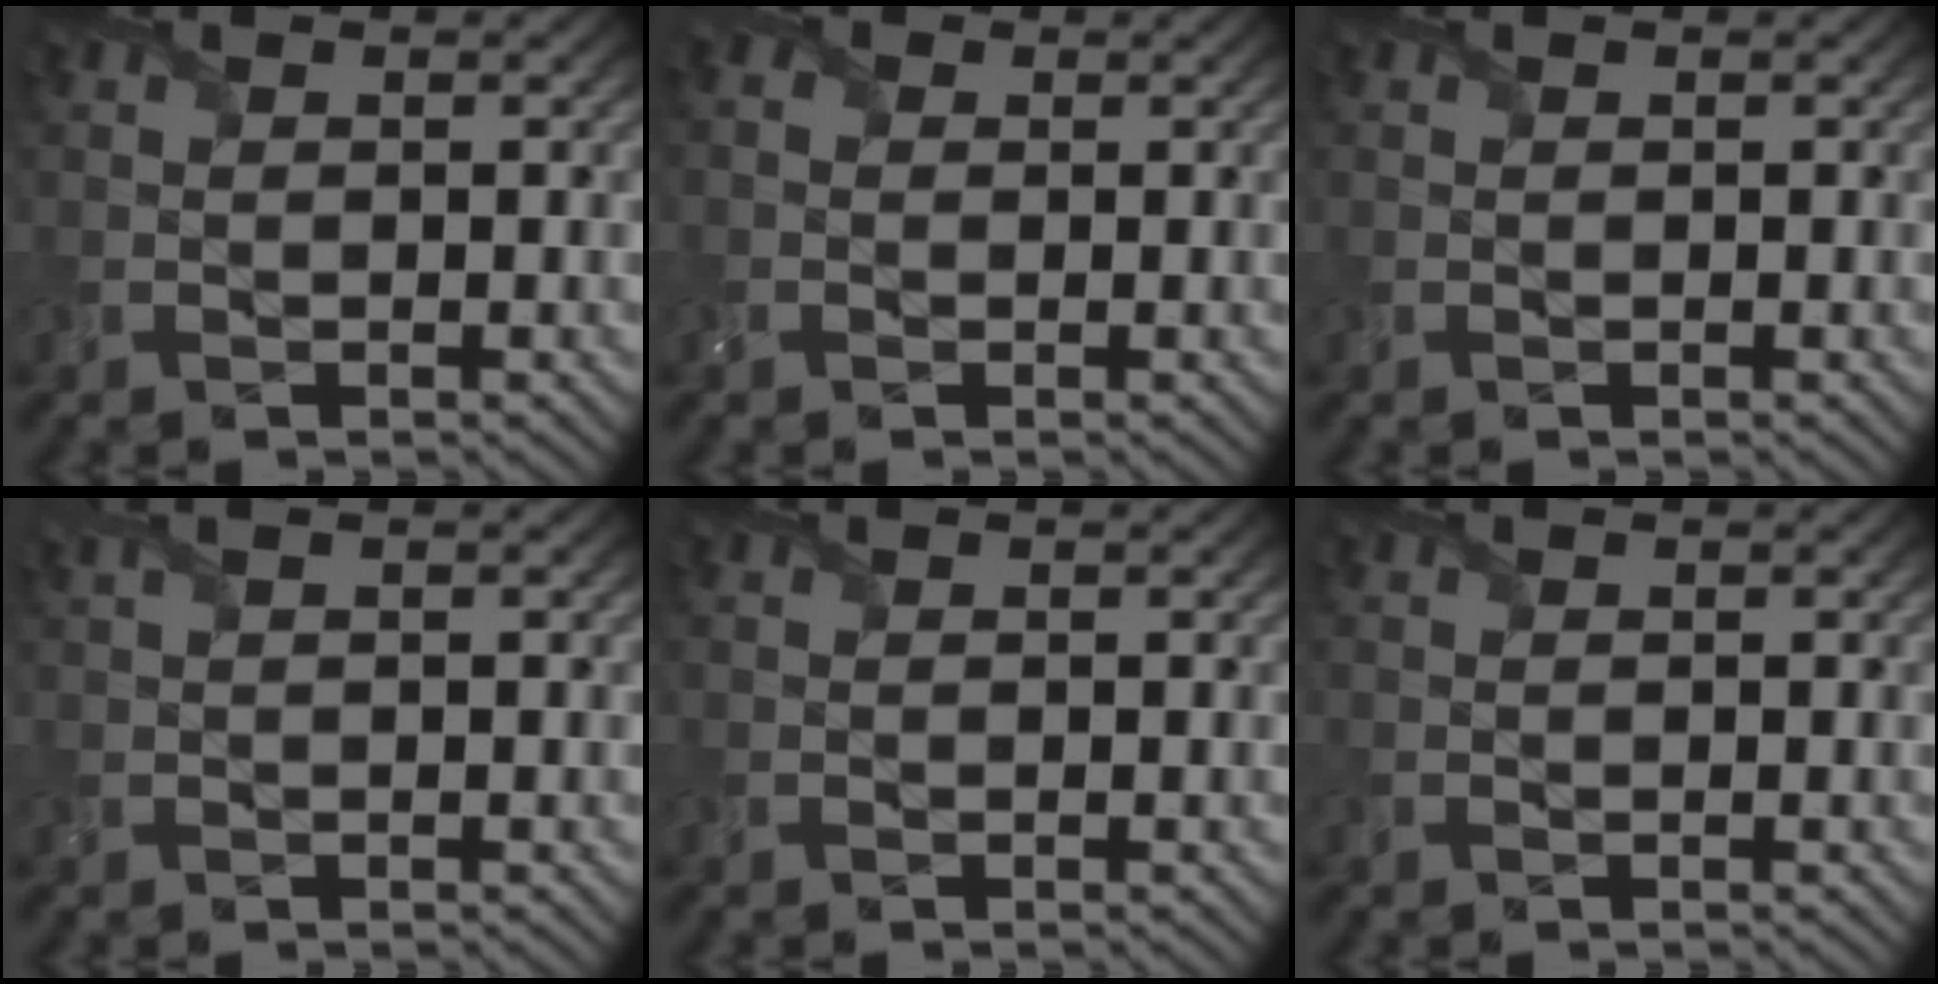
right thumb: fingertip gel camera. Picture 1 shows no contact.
{"total": 1.9, "force": [-0.2, 1.8, 0.7], "torque": [-0.023, 0.001, -0.010]}
{"total": 0.0}
{"total": 1.5, "force": [0.7, 0.3, 1.3], "torque": [-0.034, 0.008, 0.011]}
{"total": 0.0}
{"total": 0.0}